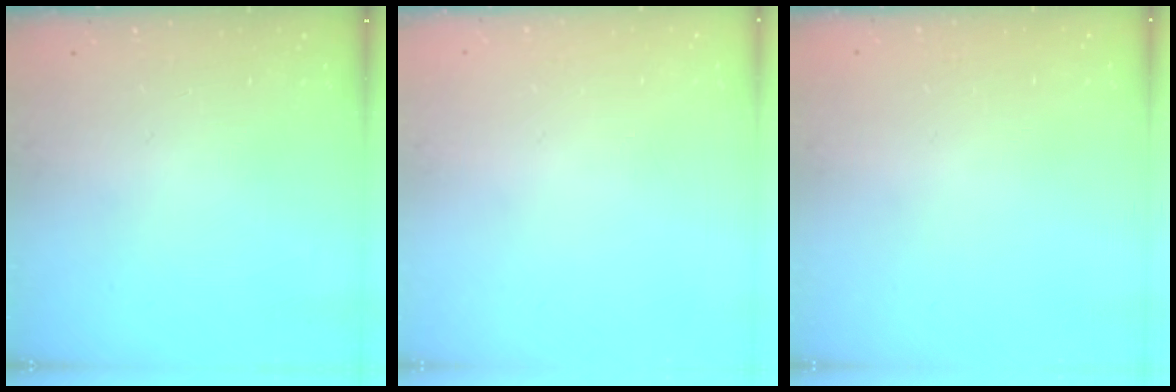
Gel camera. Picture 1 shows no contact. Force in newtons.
{"total": 0.0}
{"total": 0.0}